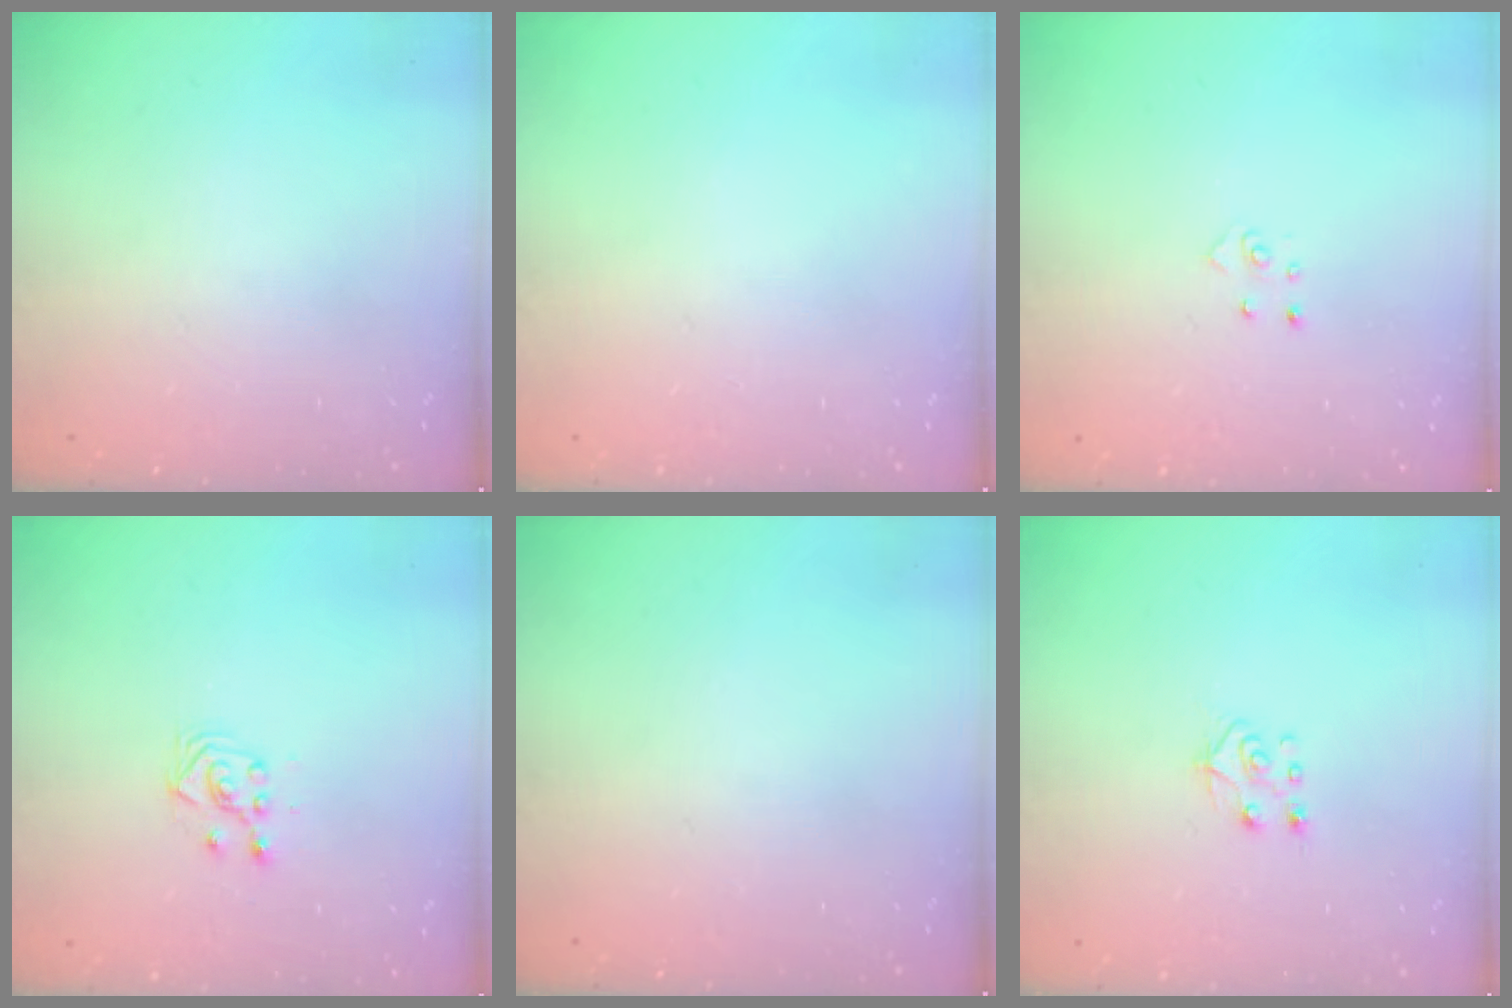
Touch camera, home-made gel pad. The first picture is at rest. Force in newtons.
{"total": 0.0}
{"total": 2.6, "press": 2.6, "slide": 0.3}
{"total": 3.3, "press": 3.2, "slide": 0.8}
{"total": 0.0}
{"total": 6.9, "press": 6.9, "slide": 0.6}